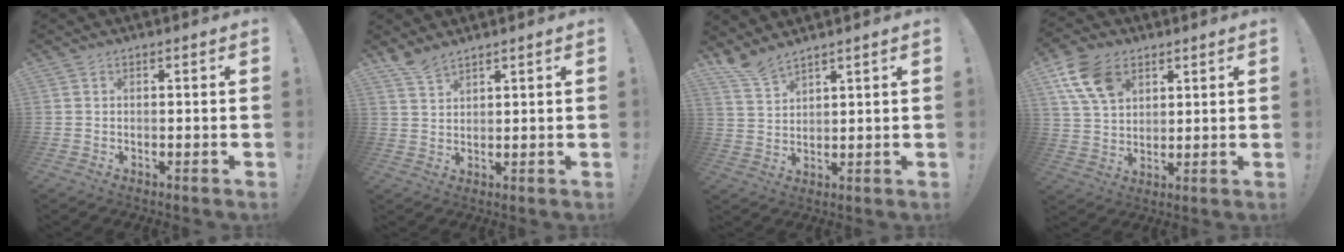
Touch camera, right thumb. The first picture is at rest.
{"total": 4.4, "force": [4.0, 1.0, 1.7], "torque": [-0.026, -0.028, 0.073]}
{"total": 6.0, "force": [5.5, 1.2, 2.2], "torque": [-0.044, -0.035, 0.102]}
{"total": 13.0, "force": [6.3, 8.9, 7.1], "torque": [-0.126, -0.016, 0.124]}